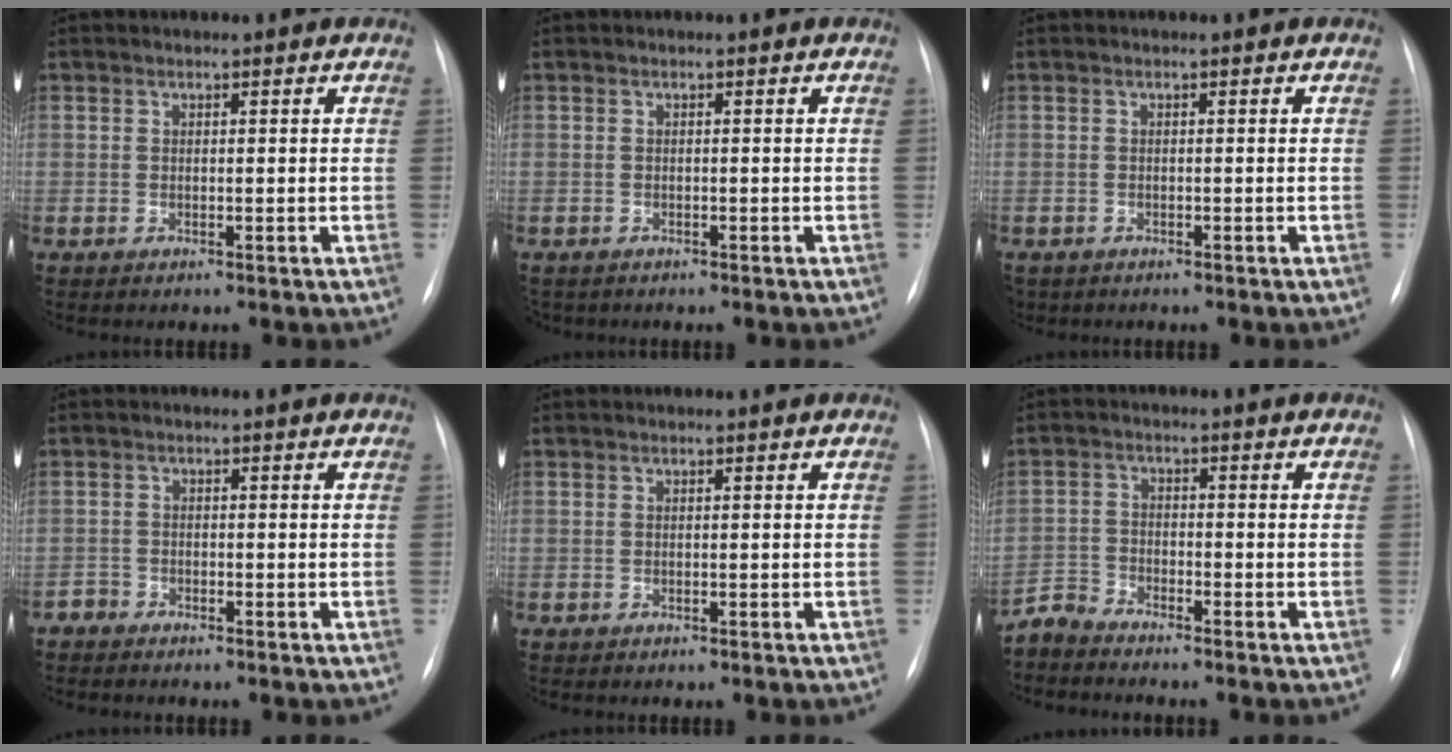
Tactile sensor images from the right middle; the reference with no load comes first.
{"total": 1.6, "force": [-1.3, 1.0, 0.2], "torque": [-0.005, 0.000, -0.018]}
{"total": 2.4, "force": [-1.7, 1.6, 0.5], "torque": [-0.008, -0.001, -0.026]}
{"total": 1.3, "force": [-1.1, 0.4, -0.4], "torque": [0.010, -0.001, -0.025]}
{"total": 0.0}
{"total": 3.1, "force": [-3.1, 0.0, -0.5], "torque": [0.011, -0.017, -0.064]}